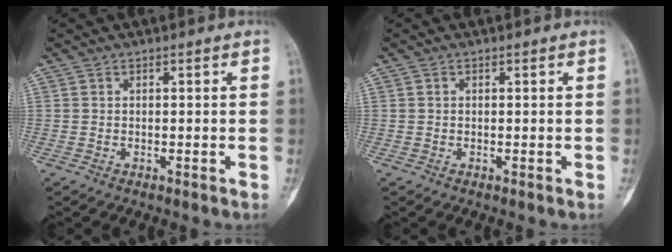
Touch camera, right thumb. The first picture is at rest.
{"total": 0.0}